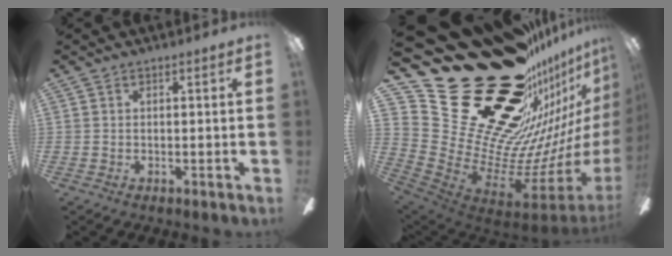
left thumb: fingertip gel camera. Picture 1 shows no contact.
{"total": 39.4, "force": [25.2, 20.0, 22.8], "torque": [-0.251, -0.270, 0.544]}